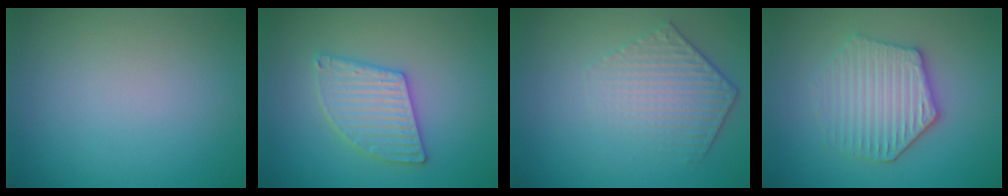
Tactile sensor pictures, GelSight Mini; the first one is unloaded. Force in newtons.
{"total": 3.6, "press": 3.6, "slide": 0.3}
{"total": 4.3, "press": 3.1, "slide": 3.1}
{"total": 4.3, "press": 4.0, "slide": 1.8}